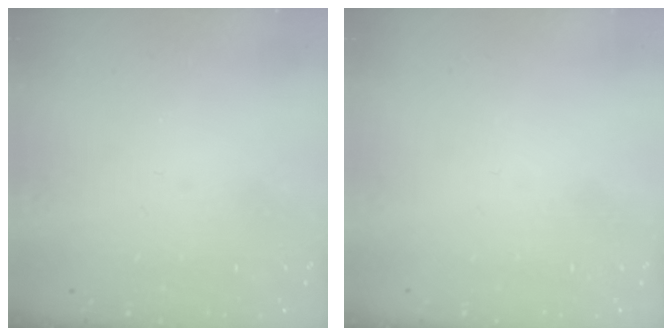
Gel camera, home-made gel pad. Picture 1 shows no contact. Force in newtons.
{"total": 1.5, "press": 1.5, "slide": 0.1}